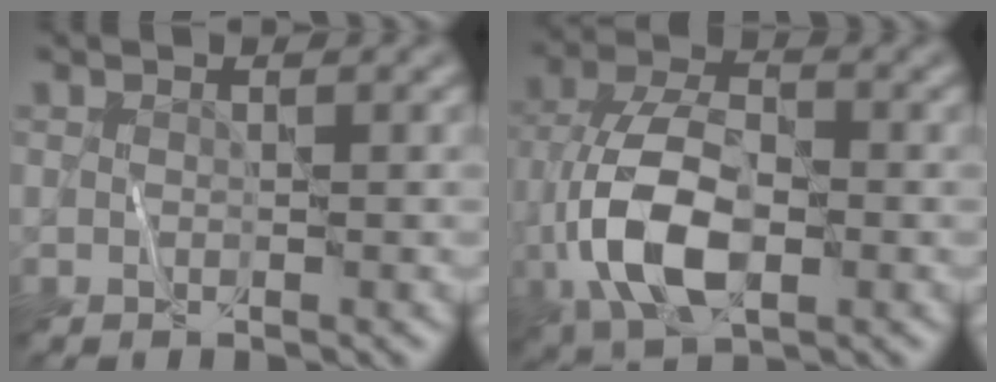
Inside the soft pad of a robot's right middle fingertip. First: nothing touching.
{"total": 9.1, "force": [-2.4, 4.8, 7.4], "torque": [-0.162, 0.001, -0.057]}